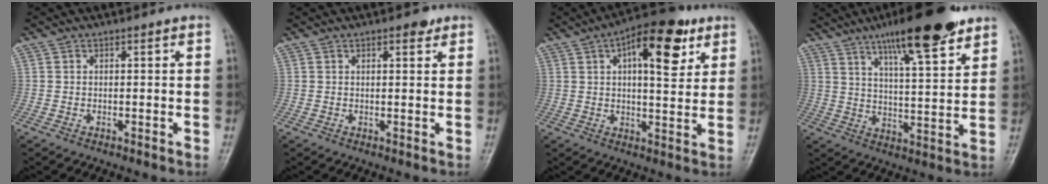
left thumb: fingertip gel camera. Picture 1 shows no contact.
{"total": 2.1, "force": [1.3, 0.9, 1.5], "torque": [-0.017, -0.004, 0.017]}
{"total": 14.3, "force": [6.2, 6.1, 11.4], "torque": [-0.135, -0.006, 0.084]}
{"total": 16.4, "force": [11.0, 3.6, 11.7], "torque": [-0.162, -0.049, 0.175]}